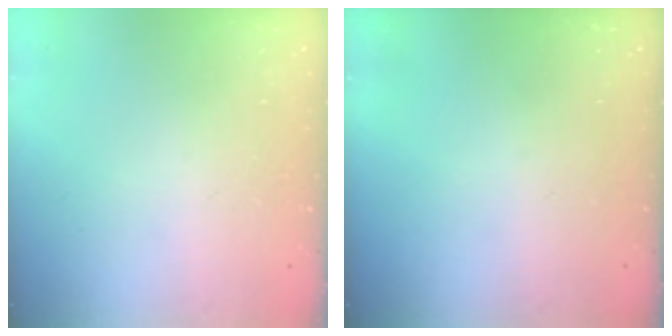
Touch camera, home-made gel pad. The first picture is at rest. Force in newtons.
{"total": 0.0}